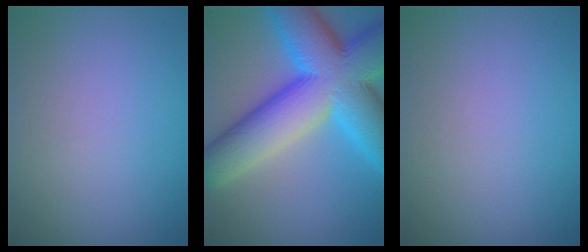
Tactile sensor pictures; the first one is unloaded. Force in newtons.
{"total": 15.4, "press": 15.4, "slide": 0.4}
{"total": 0.0}